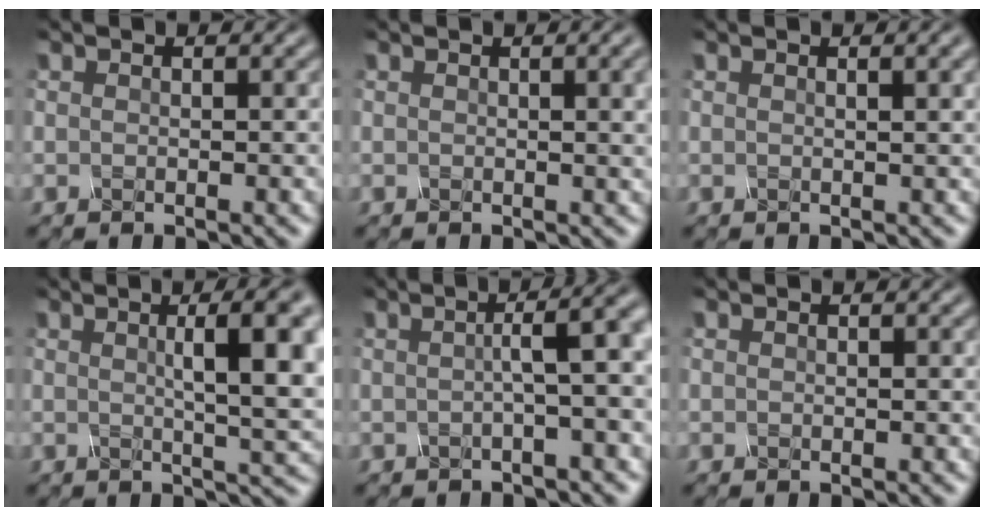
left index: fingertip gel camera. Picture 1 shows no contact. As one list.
[{"total": 3.4, "force": [0.7, 1.2, 3.1], "torque": [-0.024, 0.010, 0.008]}, {"total": 2.5, "force": [0.9, 0.9, 2.1], "torque": [-0.017, 0.006, 0.002]}, {"total": 8.6, "force": [1.8, 2.2, 8.2], "torque": [-0.082, 0.013, 0.024]}, {"total": 4.6, "force": [0.3, 1.1, 4.4], "torque": [-0.050, 0.017, -0.005]}, {"total": 0.0}]